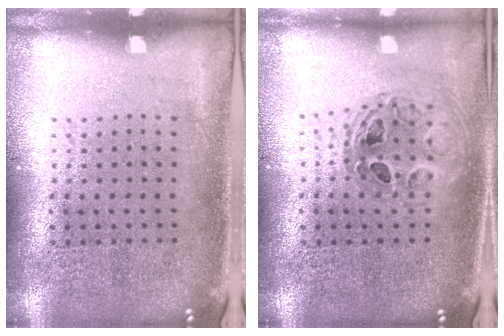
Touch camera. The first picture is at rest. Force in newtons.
{"total": 0.7, "press": 0.7, "slide": 0.1}